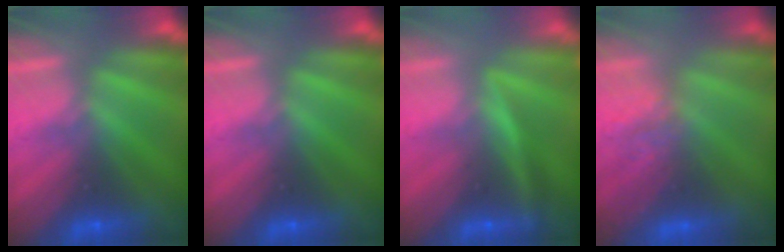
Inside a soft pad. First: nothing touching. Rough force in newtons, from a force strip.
{"total": 0.0}
{"total": 2.9}
{"total": 3.1}